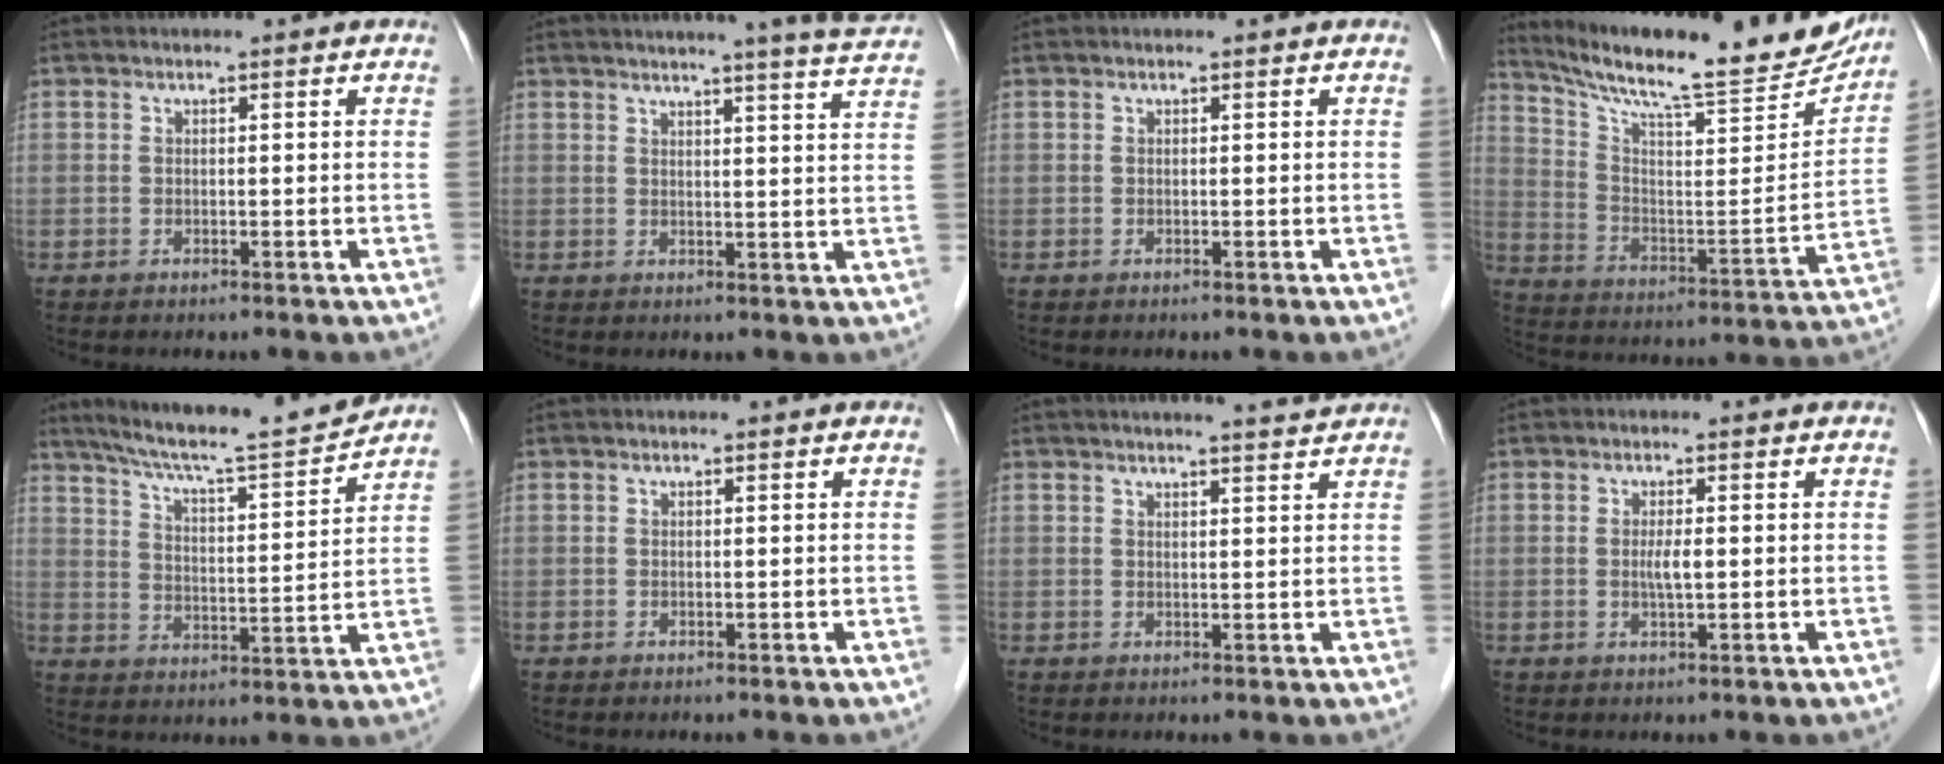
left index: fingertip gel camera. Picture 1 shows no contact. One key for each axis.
{"total": 12.6, "fx": 11.2, "fy": -1.5, "fz": 5.3, "tx": -0.077, "ty": -0.030, "tz": 0.117}
{"total": 0.0}
{"total": 24.6, "fx": 22.0, "fy": 3.1, "fz": 10.6, "tx": -0.176, "ty": -0.045, "tz": 0.314}
{"total": 14.2, "fx": 13.2, "fy": -0.7, "fz": 5.3, "tx": -0.095, "ty": -0.013, "tz": 0.203}
{"total": 0.0}
{"total": 4.2, "fx": 3.8, "fy": -0.6, "fz": 1.6, "tx": -0.026, "ty": 0.002, "tz": 0.045}
{"total": 2.0, "fx": 0.0, "fy": 0.2, "fz": 2.0, "tx": -0.041, "ty": -0.002, "tz": 0.001}